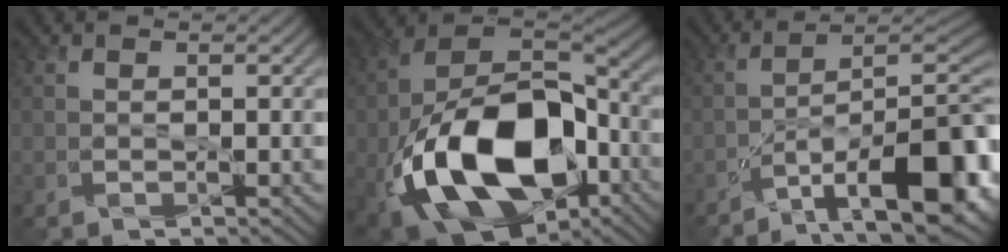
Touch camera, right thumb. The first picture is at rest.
{"total": 20.0, "force": [-7.7, 12.1, 14.0], "torque": [-0.282, -0.032, -0.134]}
{"total": 16.1, "force": [-9.0, 5.4, 12.2], "torque": [-0.167, -0.011, -0.141]}